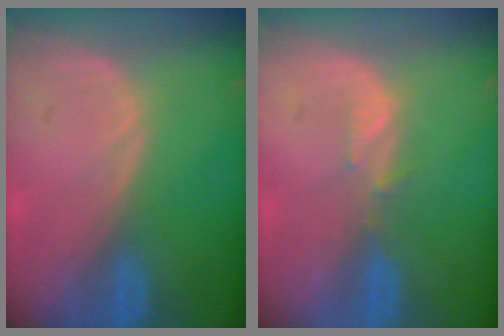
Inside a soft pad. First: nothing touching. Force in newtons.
{"total": 1.5, "press": 1.4, "slide": 0.2}